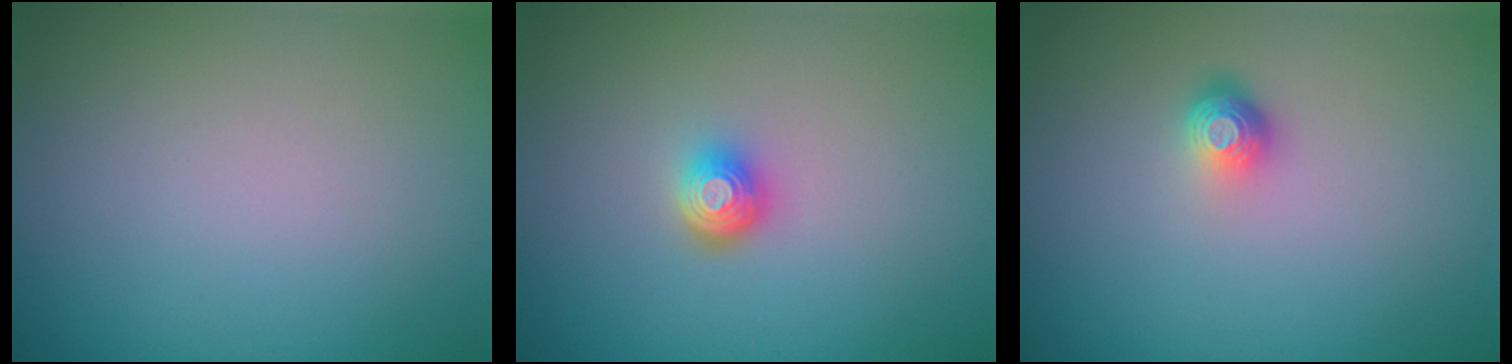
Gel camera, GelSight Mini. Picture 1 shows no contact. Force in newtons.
{"total": 2.0, "press": 1.4, "slide": 1.4}
{"total": 1.6, "press": 1.1, "slide": 1.2}